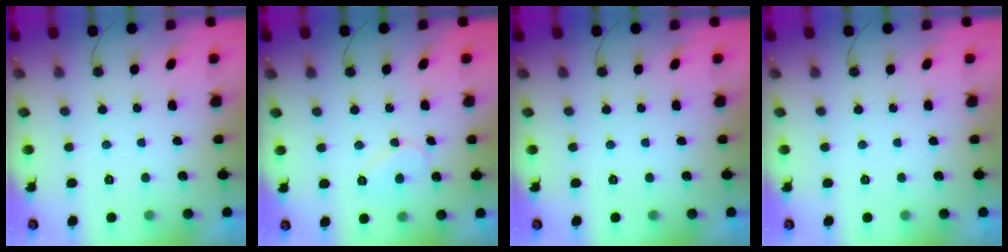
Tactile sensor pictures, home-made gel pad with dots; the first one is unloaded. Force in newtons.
{"total": 5.6, "press": 5.6, "slide": 0.5}
{"total": 0.0}
{"total": 0.0}